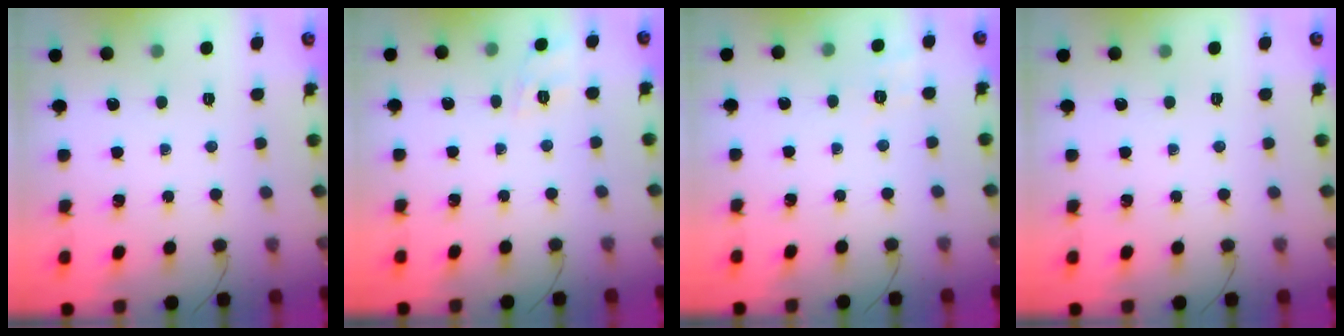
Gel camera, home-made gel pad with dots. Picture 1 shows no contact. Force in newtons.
{"total": 8.8, "press": 8.7, "slide": 1.8}
{"total": 2.3, "press": 1.5, "slide": 1.8}
{"total": 0.0}